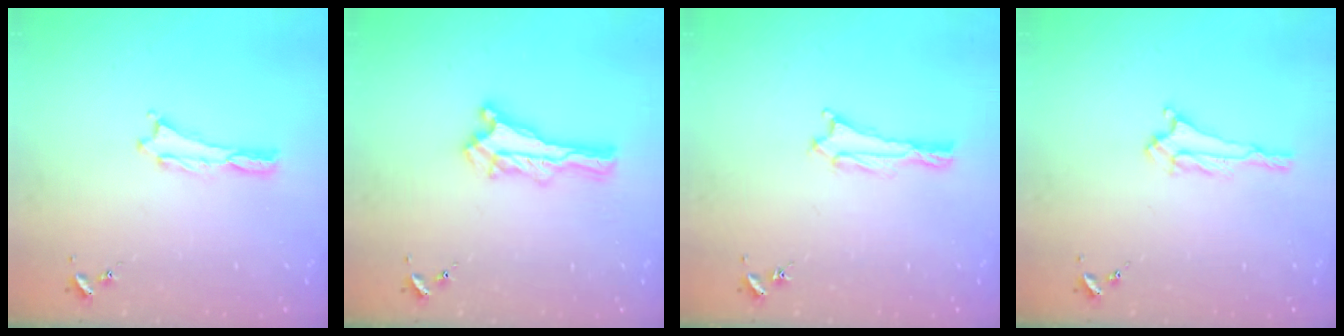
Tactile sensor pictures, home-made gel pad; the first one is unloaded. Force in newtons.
{"total": 0.6, "press": 0.5, "slide": 0.2}
{"total": 1.0, "press": 1.0, "slide": 0.2}
{"total": 1.9, "press": 1.9, "slide": 0.4}